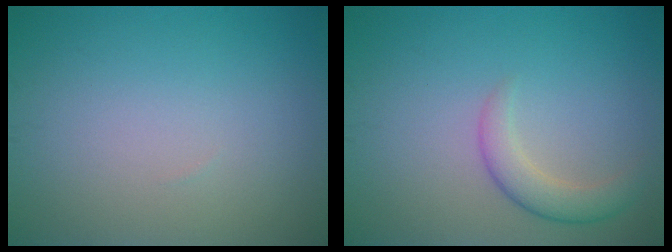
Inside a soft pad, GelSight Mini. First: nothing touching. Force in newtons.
{"total": 2.6, "press": 2.6, "slide": 0.1}